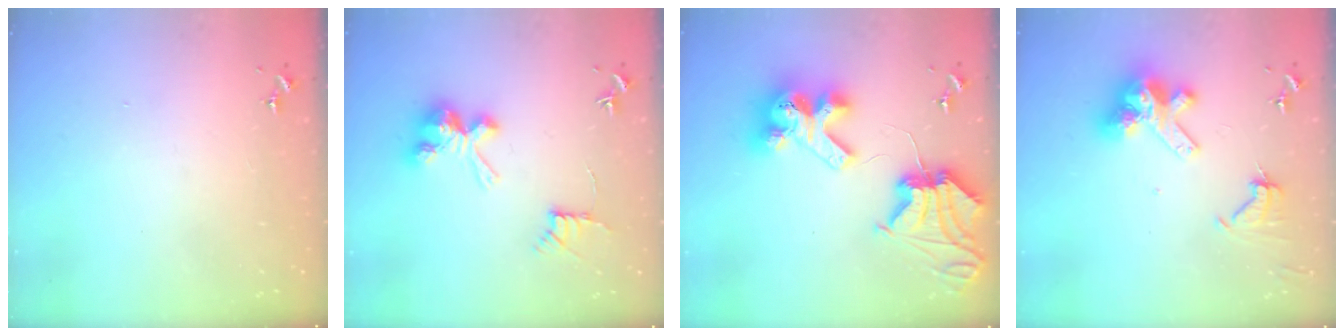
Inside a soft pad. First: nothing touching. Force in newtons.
{"total": 12.0, "press": 11.9, "slide": 0.7}
{"total": 15.6, "press": 15.5, "slide": 2.1}
{"total": 13.3, "press": 13.2, "slide": 1.5}